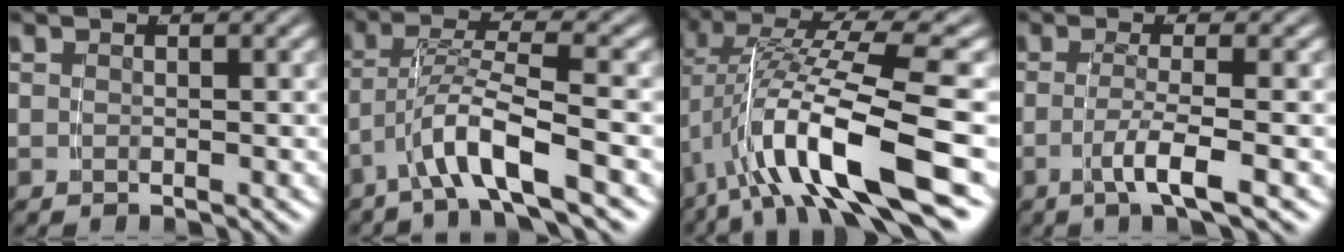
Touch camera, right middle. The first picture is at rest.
{"total": 4.3, "force": [-2.1, 0.4, 3.7], "torque": [-0.071, -0.004, -0.029]}
{"total": 9.5, "force": [-1.6, 2.8, 8.9], "torque": [-0.165, -0.005, -0.016]}
{"total": 3.3, "force": [-1.5, -0.4, 3.0], "torque": [-0.060, -0.015, -0.018]}